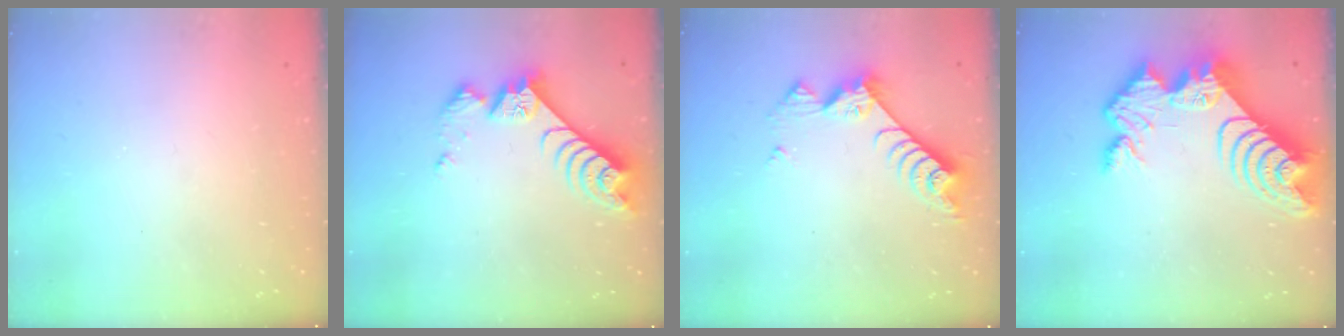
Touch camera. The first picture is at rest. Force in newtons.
{"total": 8.4, "press": 8.4, "slide": 0.3}
{"total": 7.6, "press": 7.6, "slide": 0.4}
{"total": 17.2, "press": 17.2, "slide": 1.2}